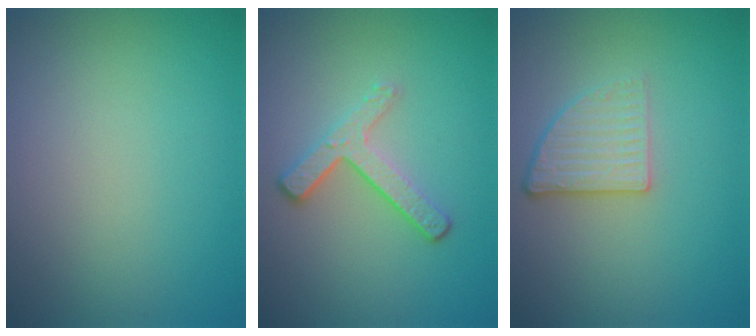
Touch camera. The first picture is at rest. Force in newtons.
{"total": 3.4, "press": 2.5, "slide": 2.3}
{"total": 2.6, "press": 2.4, "slide": 1.2}